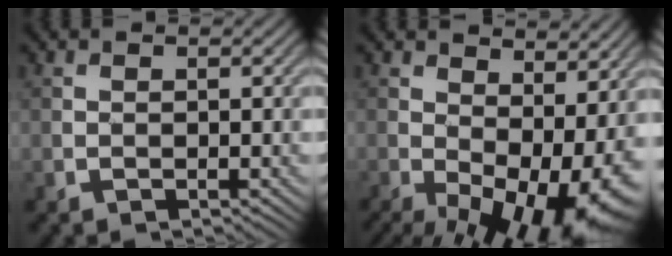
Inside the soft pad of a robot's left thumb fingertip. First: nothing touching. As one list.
[{"total": 12.8, "force": [-2.2, 6.2, 11.0], "torque": [-0.177, -0.025, -0.014]}]